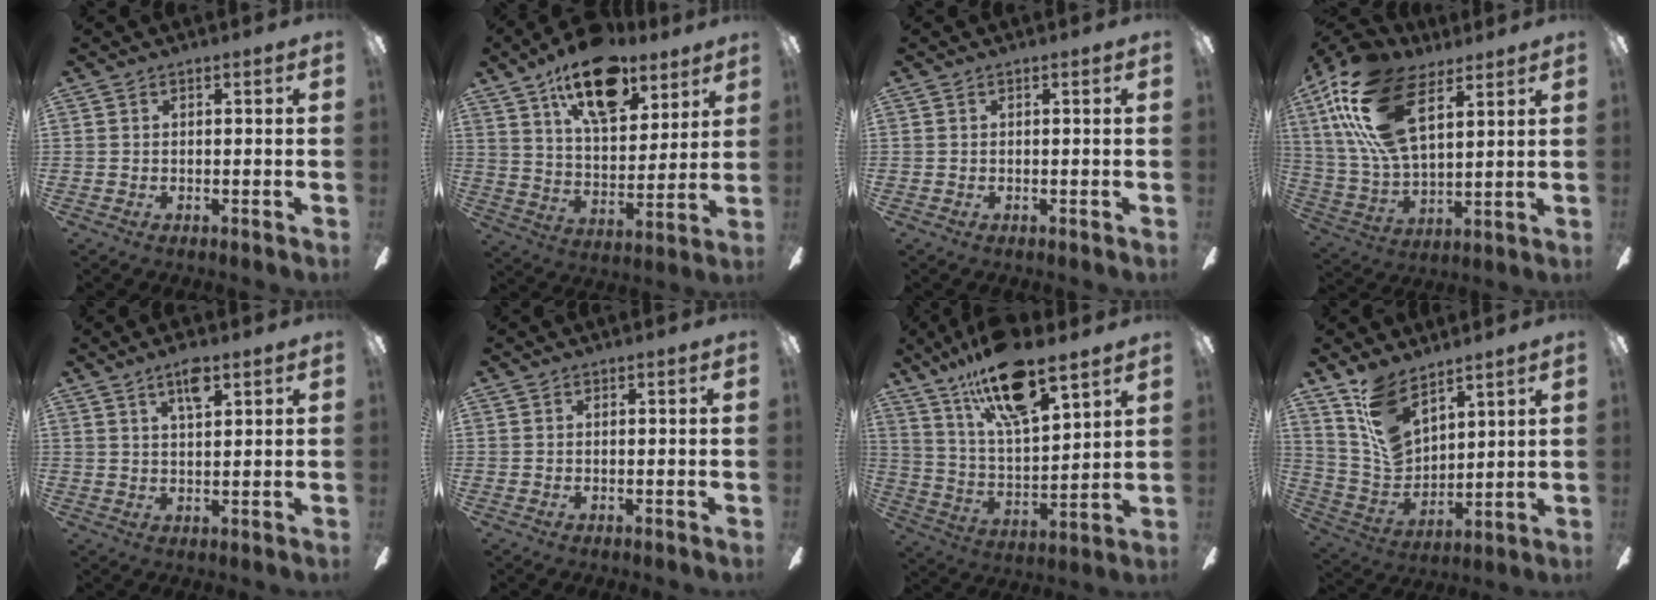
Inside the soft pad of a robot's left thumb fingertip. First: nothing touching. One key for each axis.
{"total": 18.2, "fx": 12.2, "fy": 8.6, "fz": 10.4, "tx": -0.156, "ty": -0.059, "tz": 0.208}
{"total": 0.0}
{"total": 22.5, "fx": 11.3, "fy": 11.1, "fz": 15.9, "tx": -0.347, "ty": -0.024, "tz": 0.203}
{"total": 5.9, "fx": 3.7, "fy": 1.8, "fz": 4.2, "tx": -0.067, "ty": -0.006, "tz": 0.058}
{"total": 0.0}
{"total": 17.6, "fx": 13.1, "fy": 5.2, "fz": 10.6, "tx": -0.193, "ty": -0.070, "tz": 0.226}
{"total": 12.5, "fx": 8.8, "fy": 6.6, "fz": 6.0, "tx": -0.136, "ty": -0.036, "tz": 0.177}